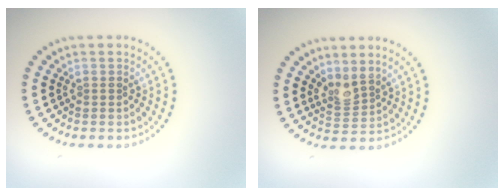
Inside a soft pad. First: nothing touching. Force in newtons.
{"total": 2.1, "press": 1.6, "slide": 1.3}